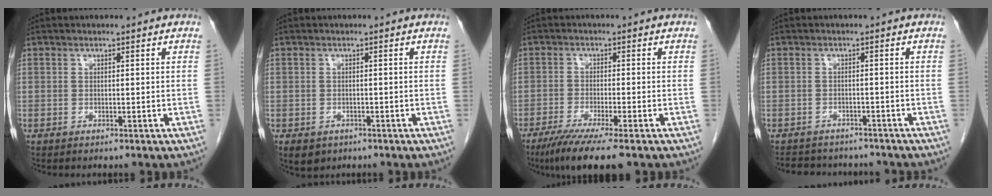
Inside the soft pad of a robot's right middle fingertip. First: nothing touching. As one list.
[{"total": 4.2, "force": [-2.7, 3.0, 1.3], "torque": [-0.017, -0.001, -0.034]}, {"total": 8.0, "force": [-5.7, 0.1, 5.6], "torque": [-0.087, -0.020, -0.091]}, {"total": 9.4, "force": [-8.5, 3.3, 2.3], "torque": [-0.041, 0.009, -0.104]}]